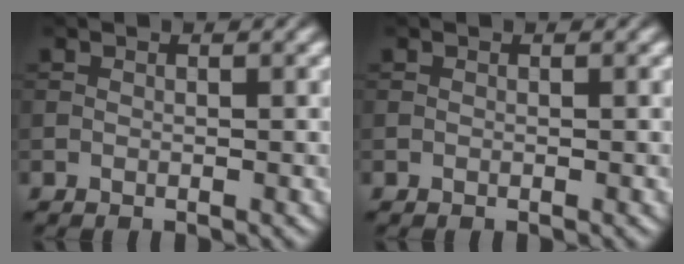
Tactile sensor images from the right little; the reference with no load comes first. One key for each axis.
{"total": 0.0}